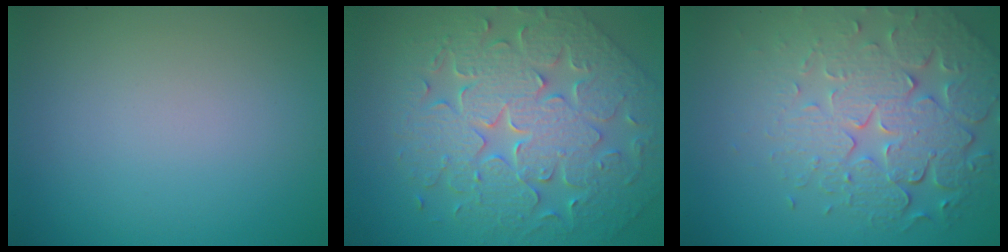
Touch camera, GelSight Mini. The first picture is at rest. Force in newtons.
{"total": 7.5, "press": 6.5, "slide": 3.6}
{"total": 7.4, "press": 5.4, "slide": 5.1}